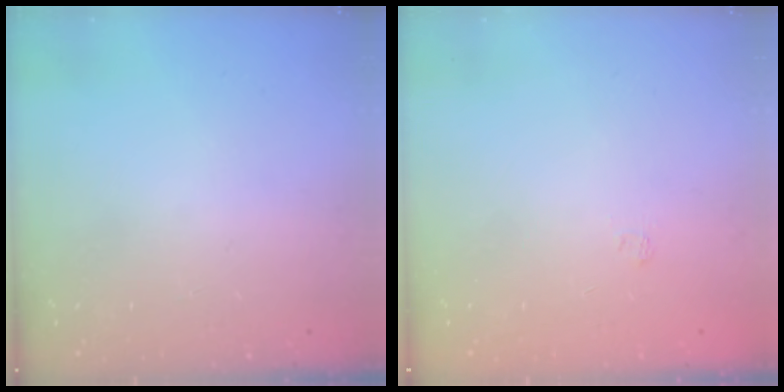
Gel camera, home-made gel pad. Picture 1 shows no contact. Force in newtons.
{"total": 1.8, "press": 1.4, "slide": 1.1}